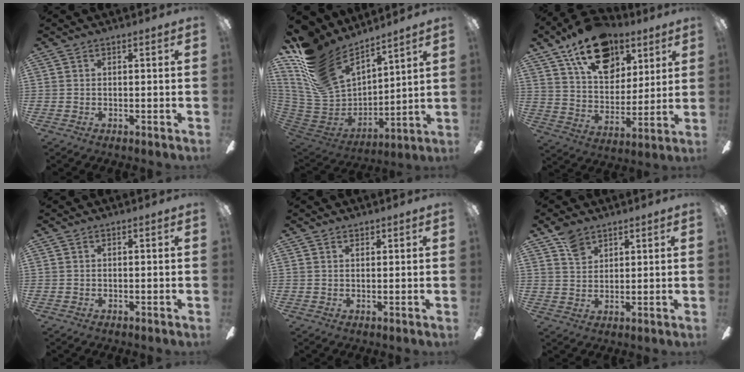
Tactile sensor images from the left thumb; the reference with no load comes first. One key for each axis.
{"total": 19.7, "fx": 14.1, "fy": 10.0, "fz": 9.4, "tx": -0.223, "ty": -0.093, "tz": 0.265}
{"total": 20.0, "fx": 12.2, "fy": 12.0, "fz": 10.4, "tx": -0.156, "ty": -0.061, "tz": 0.216}
{"total": 0.0}
{"total": 1.1, "fx": 0.9, "fy": 0.6, "fz": 0.3, "tx": 0.001, "ty": -0.003, "tz": 0.015}
{"total": 5.6, "fx": 4.2, "fy": 3.2, "fz": 2.0, "tx": -0.037, "ty": -0.014, "tz": 0.079}